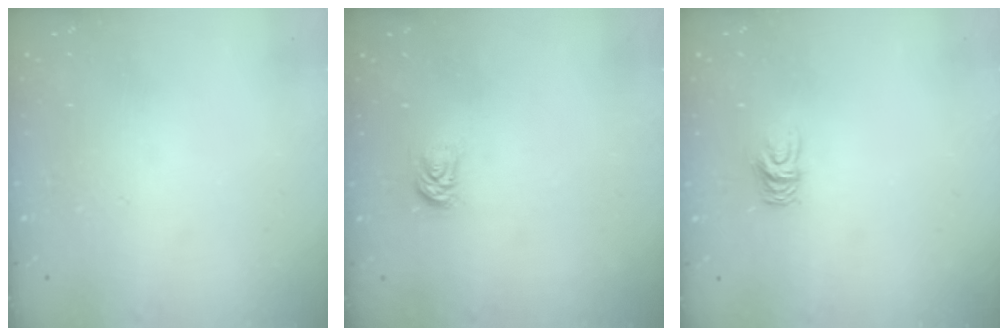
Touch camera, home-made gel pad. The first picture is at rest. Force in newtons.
{"total": 4.0, "press": 4.0, "slide": 0.5}
{"total": 6.5, "press": 6.4, "slide": 0.5}